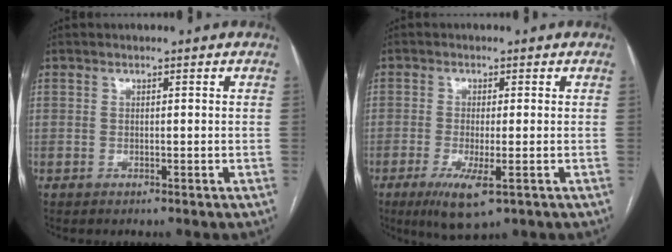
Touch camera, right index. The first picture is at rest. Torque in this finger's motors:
{"motor_torque": [0.99, -0.26, 0.33, 0.07]}